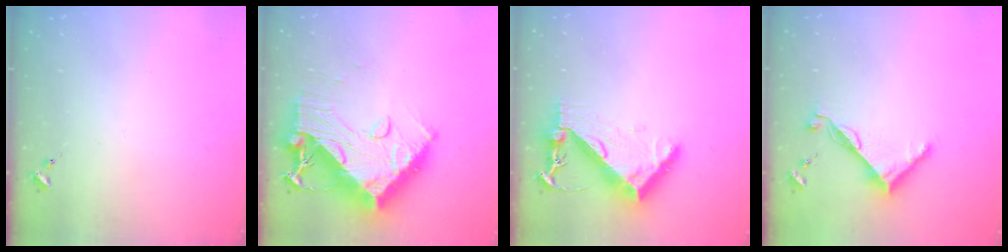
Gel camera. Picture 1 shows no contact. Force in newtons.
{"total": 21.2, "press": 21.1, "slide": 2.0}
{"total": 9.5, "press": 9.5, "slide": 1.1}
{"total": 9.0, "press": 9.0, "slide": 0.6}